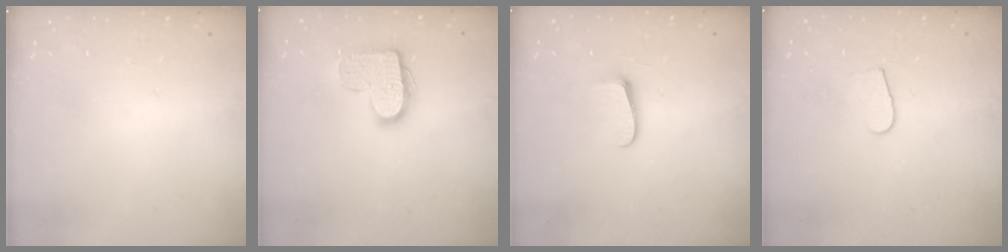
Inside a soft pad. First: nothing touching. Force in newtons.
{"total": 13.2, "press": 13.2, "slide": 0.7}
{"total": 6.0, "press": 6.0, "slide": 0.8}
{"total": 6.0, "press": 6.0, "slide": 0.5}